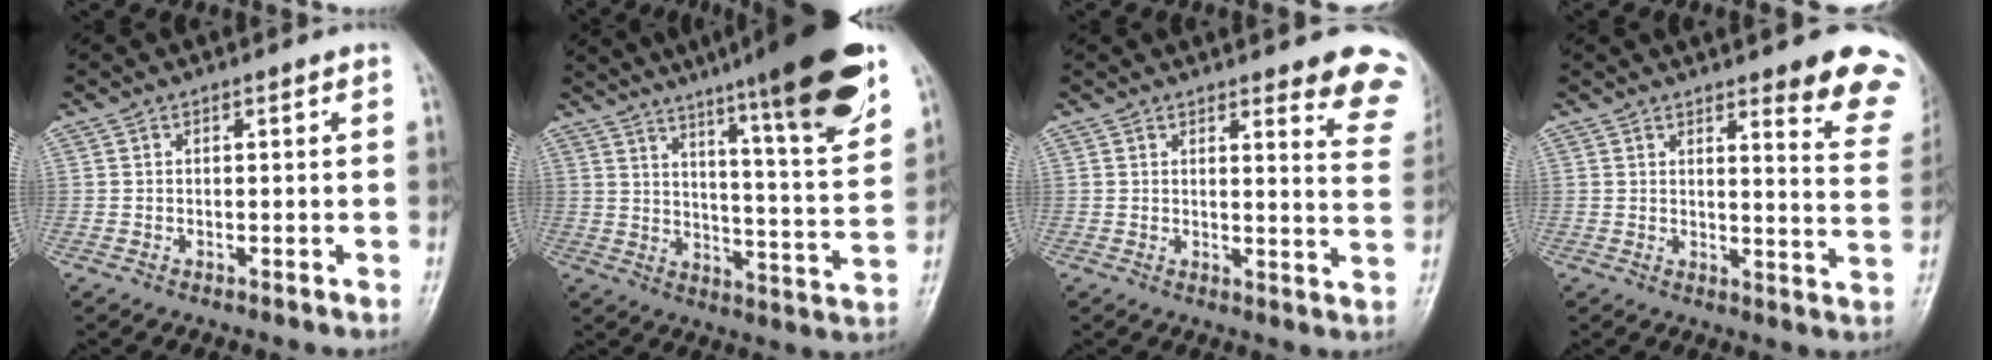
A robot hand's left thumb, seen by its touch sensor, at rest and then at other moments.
{"total": 22.6, "force": [14.7, 2.4, 16.9], "torque": [-0.229, -0.056, 0.213]}
{"total": 9.7, "force": [8.0, 2.4, 4.9], "torque": [-0.018, -0.042, 0.064]}
{"total": 12.6, "force": [9.0, 2.8, 8.4], "torque": [-0.063, -0.053, 0.089]}